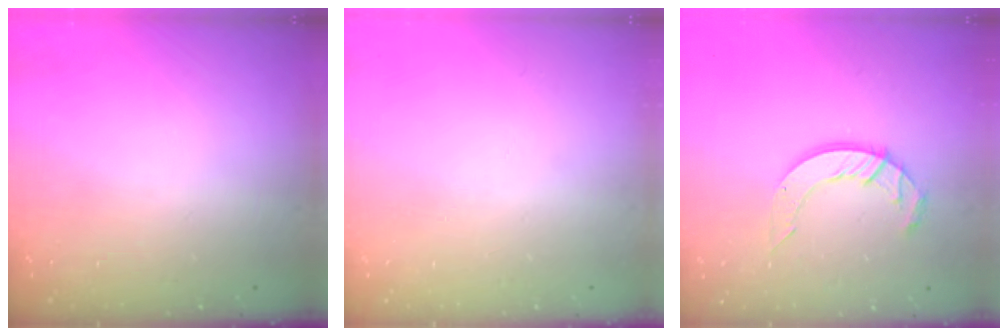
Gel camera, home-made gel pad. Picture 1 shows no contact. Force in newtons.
{"total": 0.0}
{"total": 9.8, "press": 9.8, "slide": 0.9}